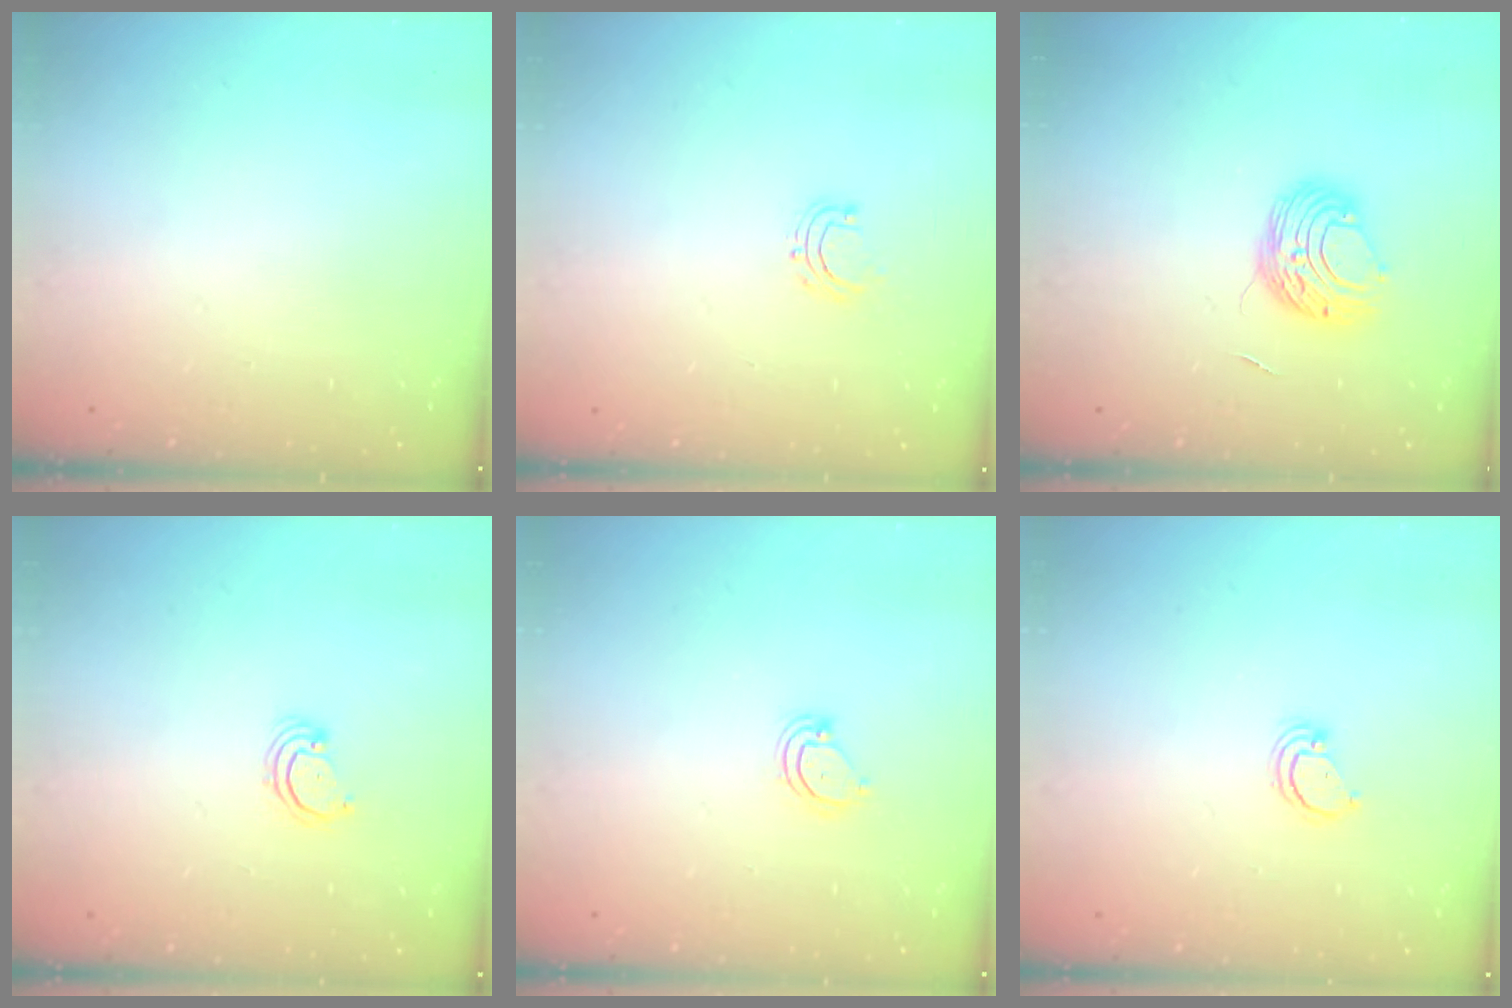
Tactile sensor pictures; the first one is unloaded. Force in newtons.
{"total": 5.9, "press": 5.9, "slide": 0.5}
{"total": 9.3, "press": 9.3, "slide": 0.5}
{"total": 2.8, "press": 2.8, "slide": 0.2}
{"total": 5.3, "press": 5.3, "slide": 0.4}
{"total": 2.8, "press": 2.8, "slide": 0.2}